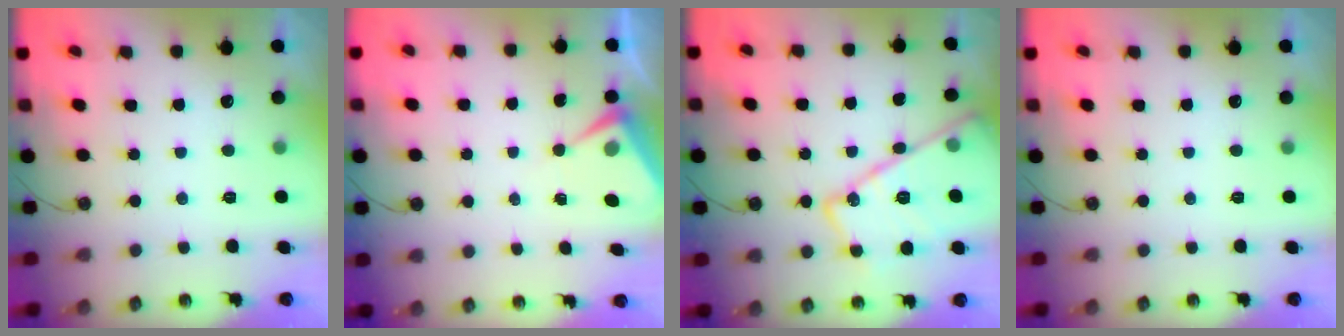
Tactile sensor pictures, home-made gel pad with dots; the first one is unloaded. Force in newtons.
{"total": 5.3, "press": 5.3, "slide": 0.6}
{"total": 20.4, "press": 20.4, "slide": 1.6}
{"total": 0.0}